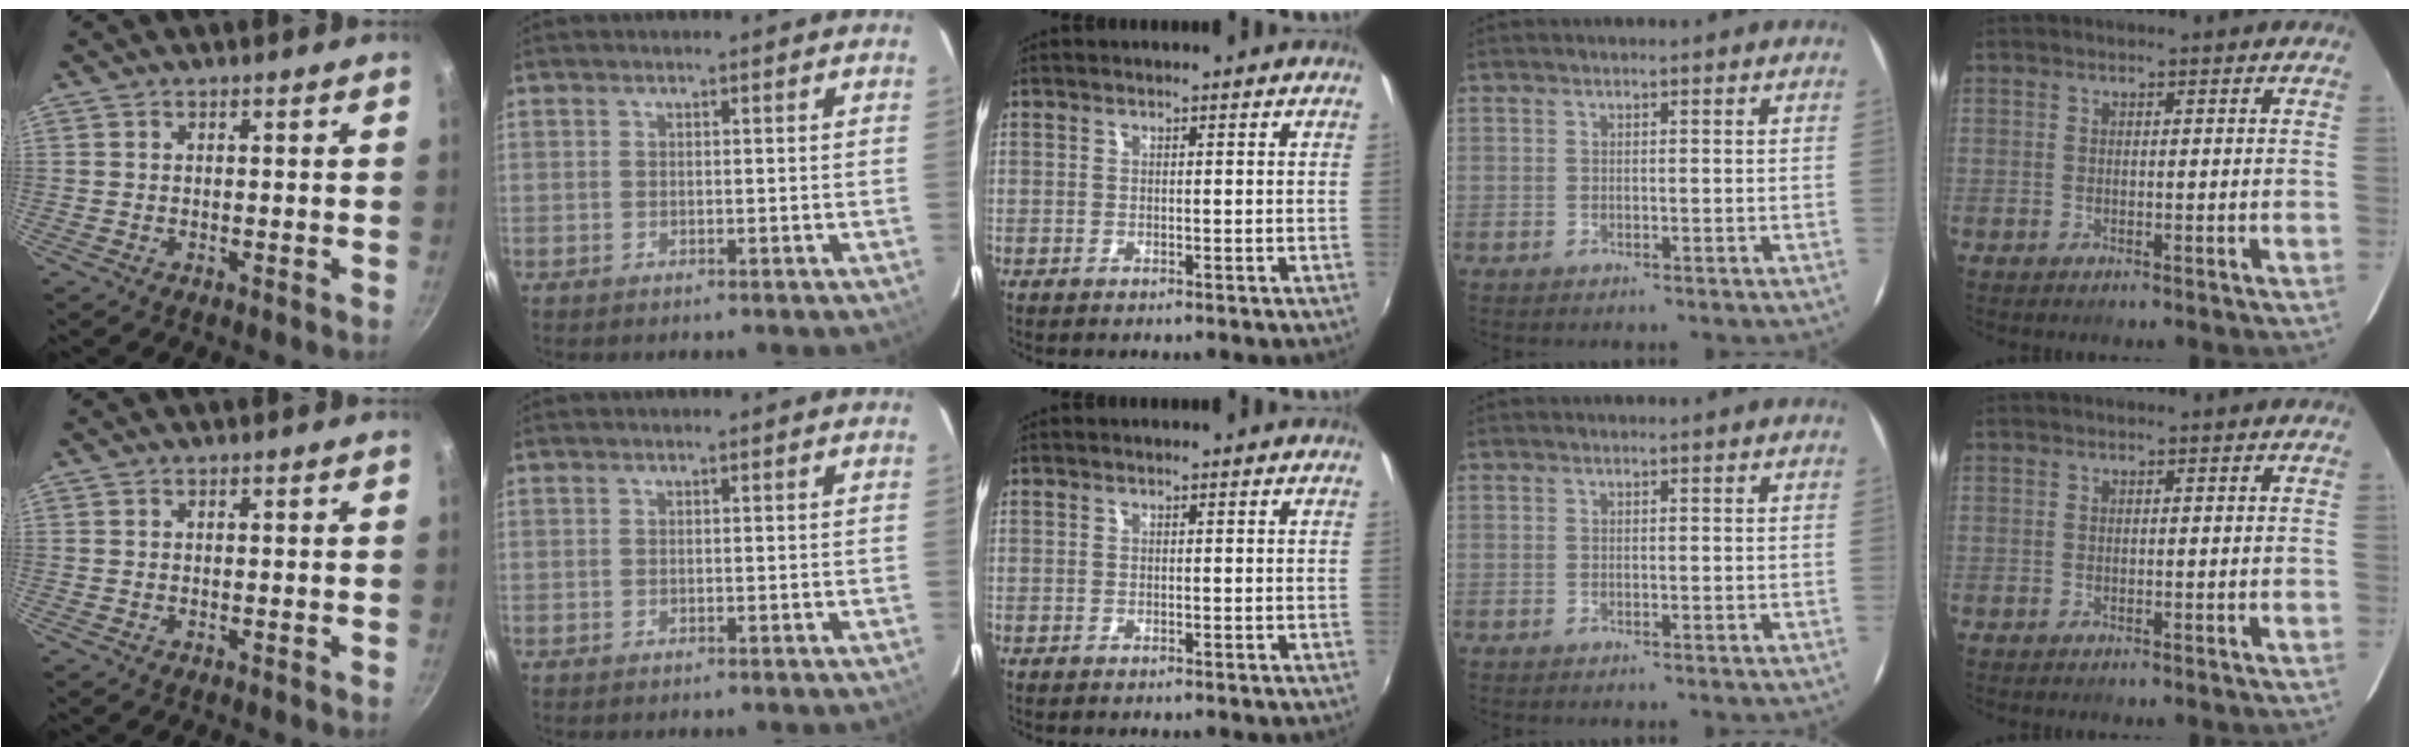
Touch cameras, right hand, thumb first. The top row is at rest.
{}